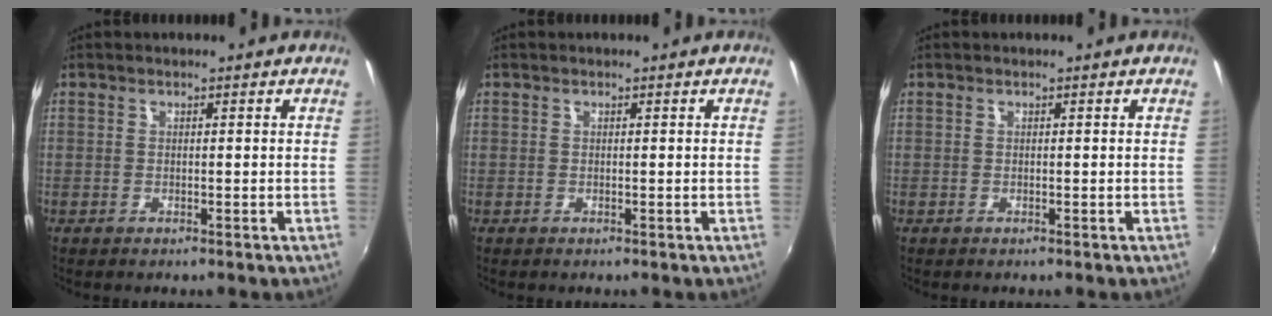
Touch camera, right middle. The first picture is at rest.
{"total": 0.0}
{"total": 0.0}